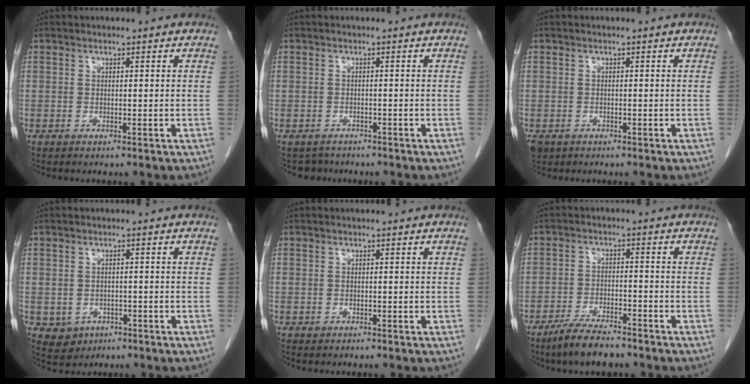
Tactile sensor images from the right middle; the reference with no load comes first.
{"total": 2.1, "force": [-1.8, 0.7, -0.6], "torque": [0.002, -0.004, -0.030]}
{"total": 2.9, "force": [-1.7, 2.2, 1.0], "torque": [-0.024, -0.003, -0.027]}
{"total": 3.5, "force": [-1.4, 3.1, 0.9], "torque": [-0.015, 0.002, -0.013]}
{"total": 0.0}
{"total": 6.8, "force": [-5.5, 1.4, 3.7], "torque": [-0.075, -0.012, -0.100]}